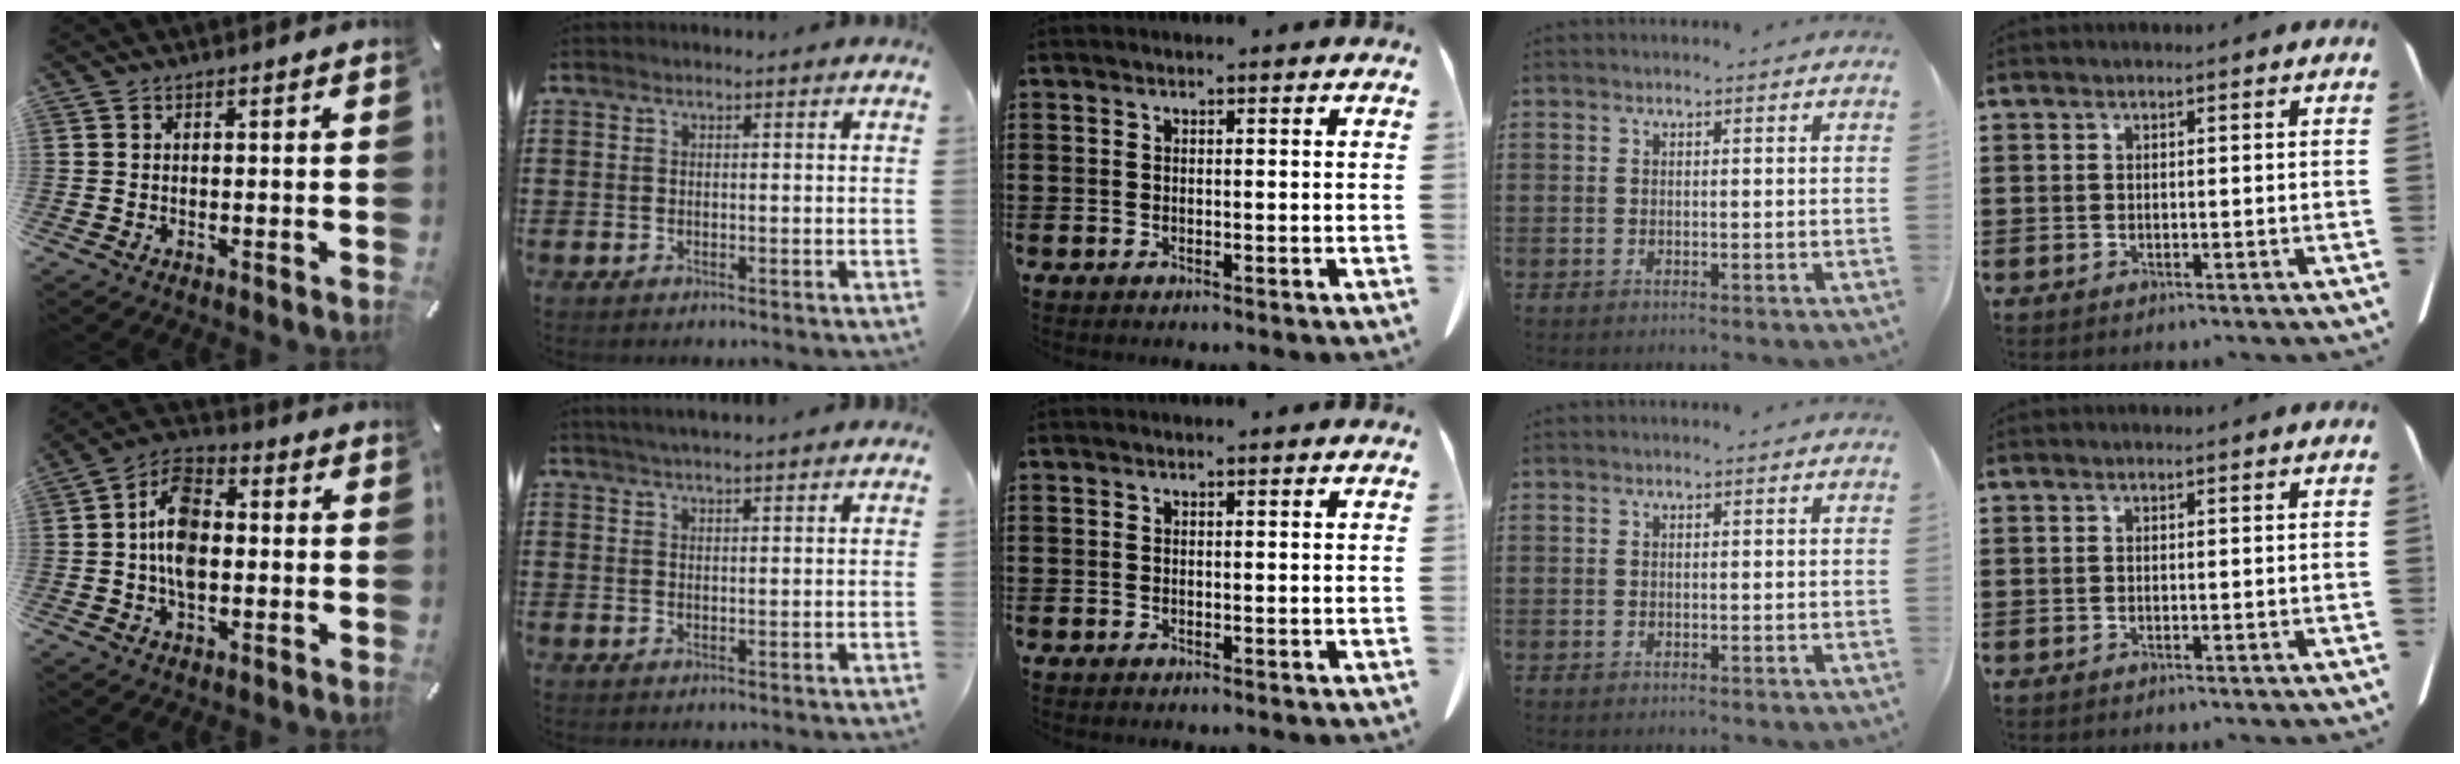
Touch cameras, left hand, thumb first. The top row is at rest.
{"thumb": {"total": 10.4, "force": [-0.9, 6.8, 7.9], "torque": [-0.141, 0.014, -0.017]}, "index": {"total": 2.3, "force": [2.2, -0.2, 0.7], "torque": [-0.017, -0.001, 0.042]}}